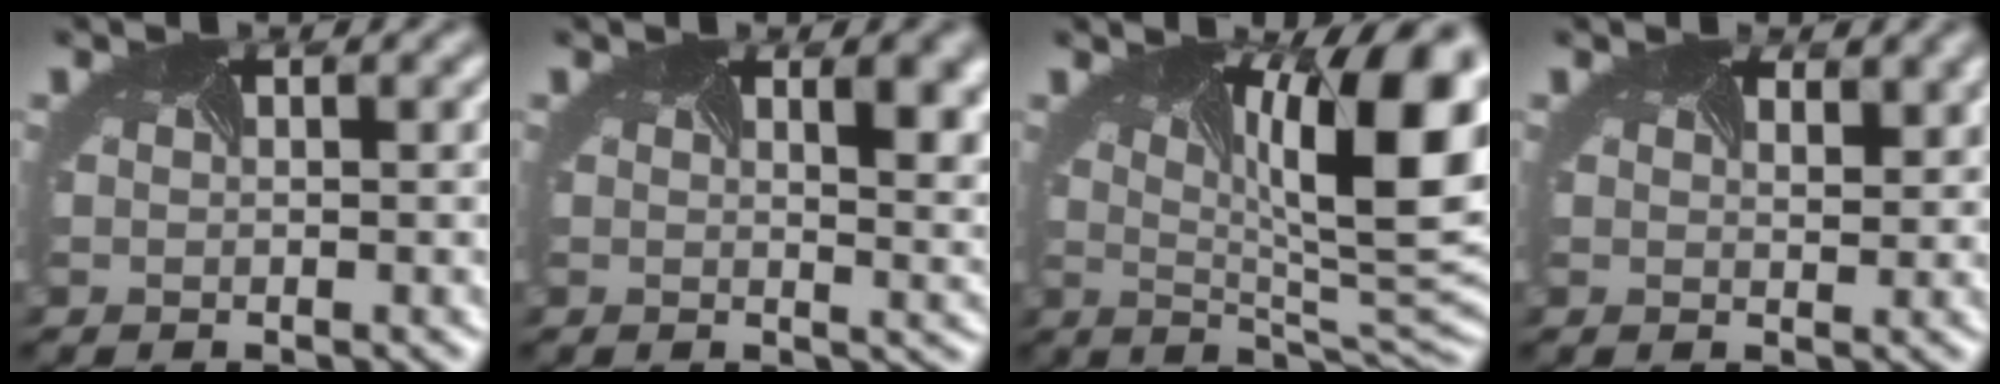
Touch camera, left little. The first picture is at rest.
{"total": 6.9, "force": [2.3, 3.5, 5.5], "torque": [-0.040, 0.016, 0.027]}
{"total": 14.3, "force": [2.8, 4.6, 13.2], "torque": [-0.153, 0.007, 0.041]}
{"total": 2.5, "force": [1.7, 1.2, 1.3], "torque": [-0.009, 0.004, 0.009]}